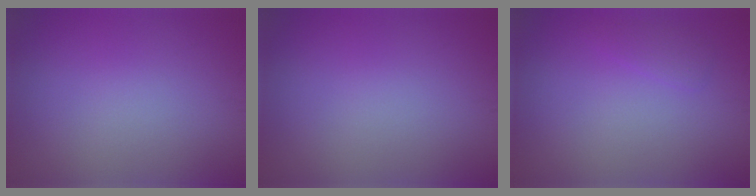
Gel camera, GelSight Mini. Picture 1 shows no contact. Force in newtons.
{"total": 0.0}
{"total": 1.0, "press": 1.0, "slide": 0.1}